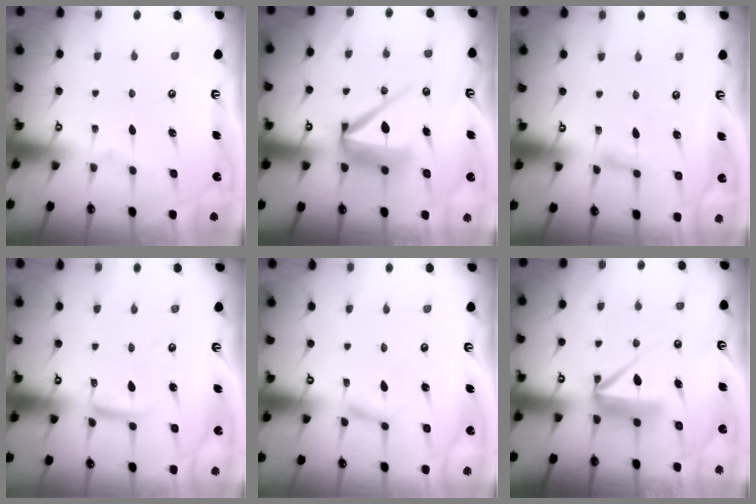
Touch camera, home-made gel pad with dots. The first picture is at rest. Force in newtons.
{"total": 11.4, "press": 11.4, "slide": 1.3}
{"total": 4.0, "press": 4.0, "slide": 0.4}
{"total": 5.7, "press": 5.7, "slide": 0.5}
{"total": 2.1, "press": 2.1, "slide": 0.2}
{"total": 7.7, "press": 7.7, "slide": 0.8}